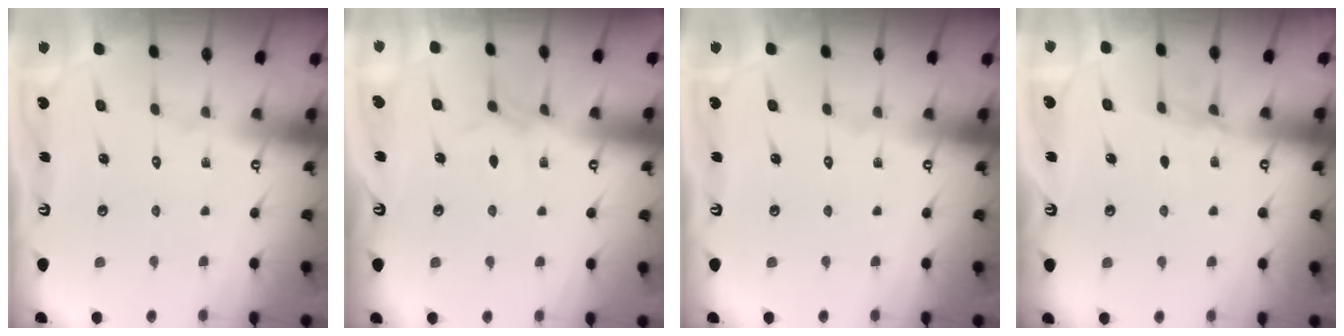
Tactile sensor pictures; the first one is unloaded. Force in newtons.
{"total": 3.9, "press": 3.9, "slide": 0.5}
{"total": 0.0}
{"total": 3.7, "press": 3.5, "slide": 1.2}